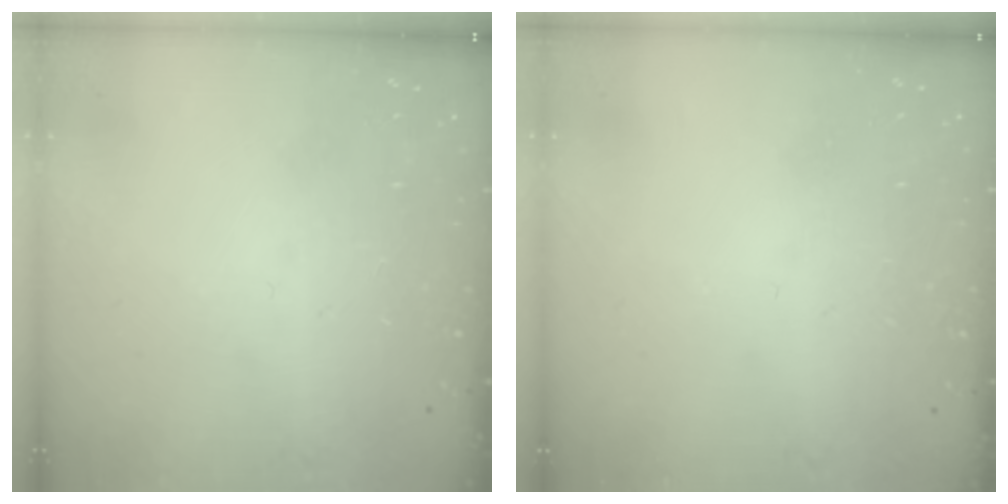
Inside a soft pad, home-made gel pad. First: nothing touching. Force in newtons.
{"total": 1.6, "press": 1.6, "slide": 0.1}